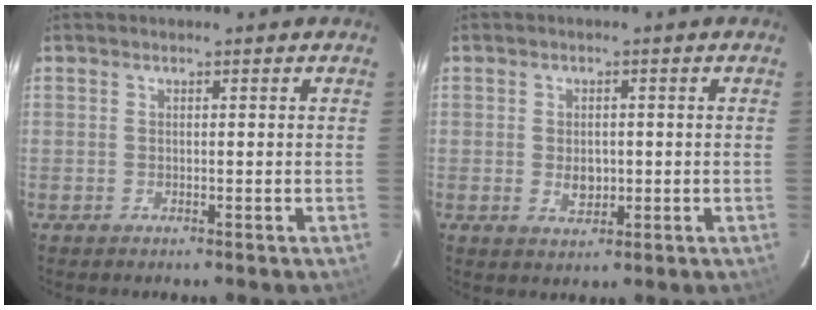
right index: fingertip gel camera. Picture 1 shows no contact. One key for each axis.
{"total": 3.4, "fx": -0.4, "fy": 2.4, "fz": 2.3, "tx": -0.041, "ty": -0.001, "tz": -0.004}